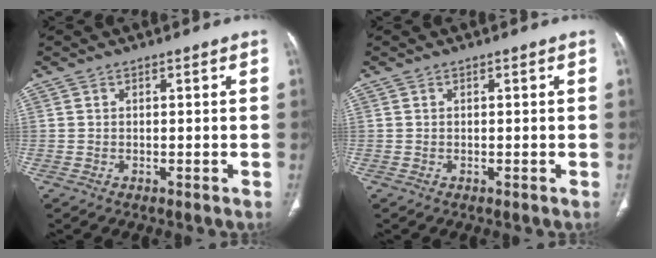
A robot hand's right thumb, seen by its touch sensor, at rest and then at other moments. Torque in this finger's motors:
{"motor_torque": [0.00, 0.00, -0.01, -0.01, 0.03]}